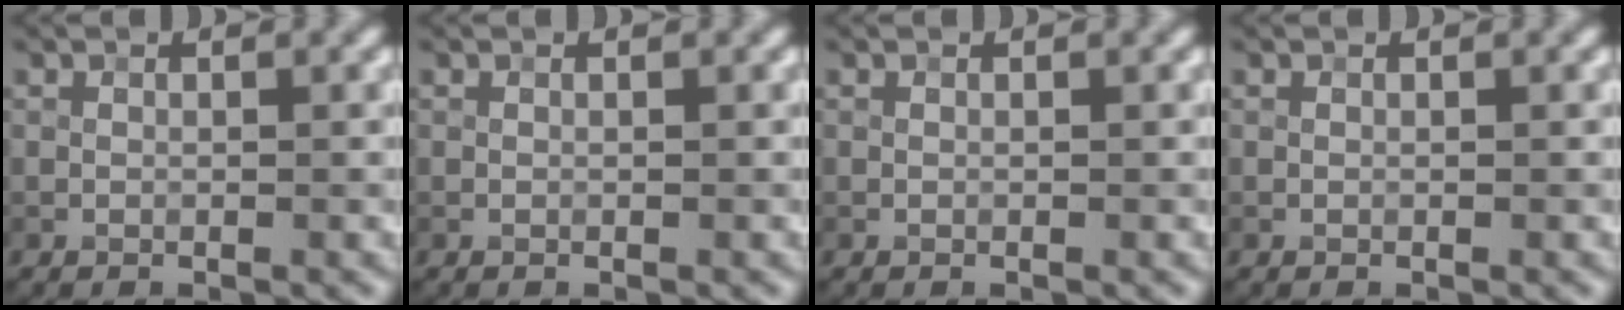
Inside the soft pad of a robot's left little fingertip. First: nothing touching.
{"total": 0.0}
{"total": 0.0}
{"total": 0.0}